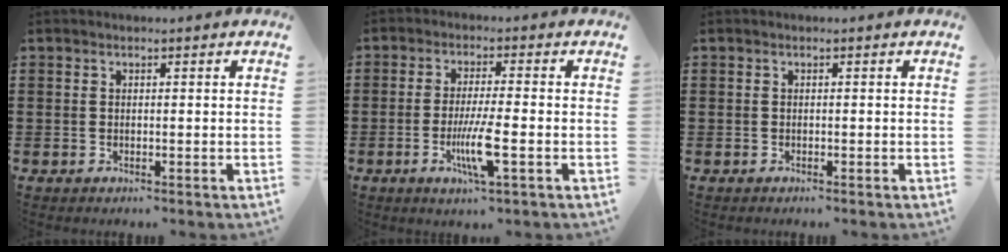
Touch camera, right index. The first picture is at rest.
{"total": 7.0, "force": [-2.1, 0.8, 6.7], "torque": [-0.137, -0.019, -0.043]}
{"total": 0.0}